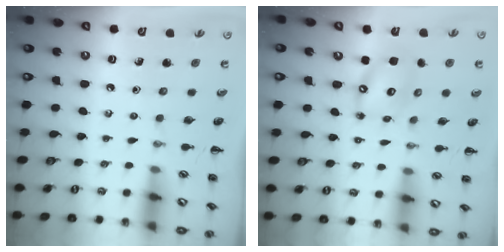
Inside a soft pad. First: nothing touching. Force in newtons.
{"total": 10.6, "press": 10.3, "slide": 2.4}